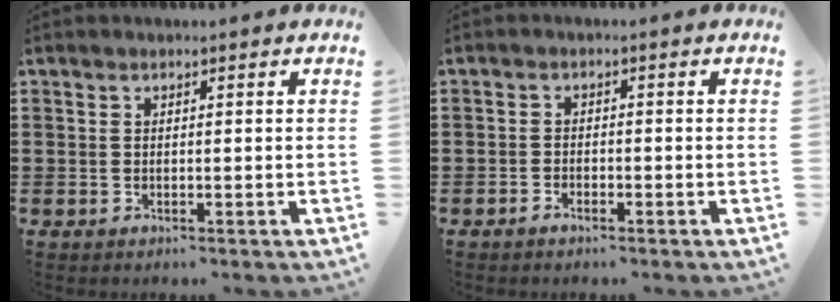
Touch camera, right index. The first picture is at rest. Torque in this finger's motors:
{"motor_torque": [-0.15, 1.68, 0.00, -0.01]}